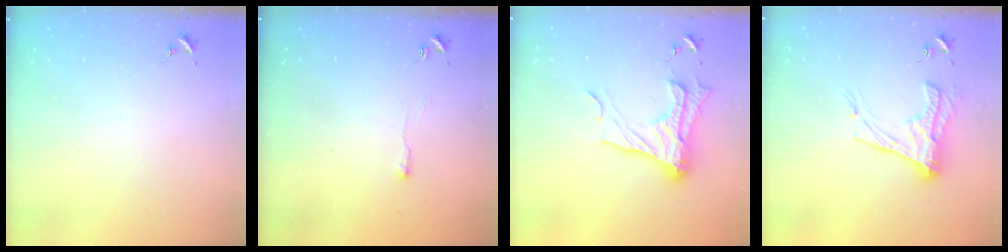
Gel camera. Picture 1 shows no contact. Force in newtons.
{"total": 2.5, "press": 2.5, "slide": 0.5}
{"total": 18.4, "press": 18.3, "slide": 1.2}
{"total": 14.5, "press": 14.5, "slide": 0.7}